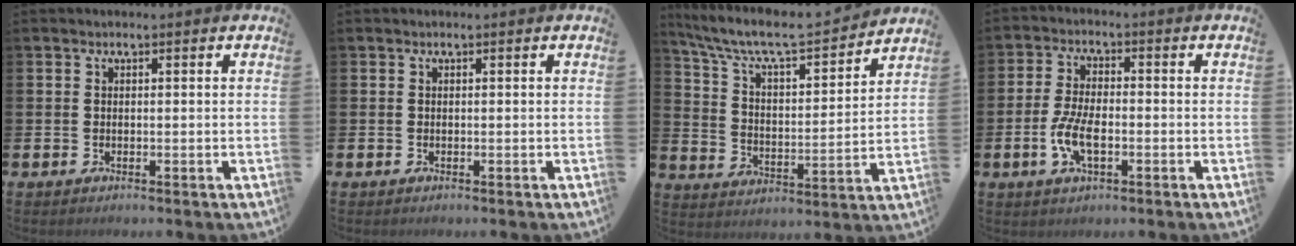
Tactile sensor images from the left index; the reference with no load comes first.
{"total": 0.0}
{"total": 8.7, "force": [7.8, 1.8, 3.3], "torque": [-0.101, -0.052, 0.131]}
{"total": 5.7, "force": [-1.5, 2.4, 4.9], "torque": [-0.096, -0.003, -0.033]}